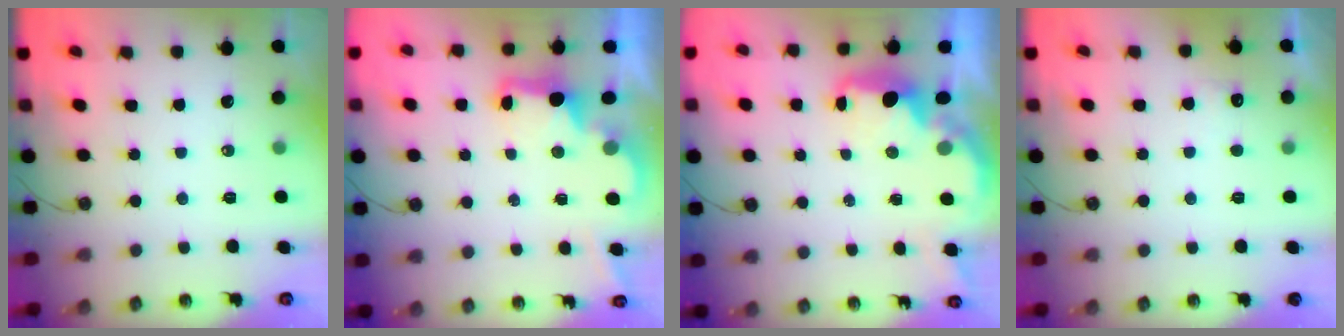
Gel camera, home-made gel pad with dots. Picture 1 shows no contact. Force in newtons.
{"total": 2.6, "press": 2.6, "slide": 0.5}
{"total": 2.9, "press": 2.8, "slide": 0.4}
{"total": 3.7, "press": 3.5, "slide": 1.1}